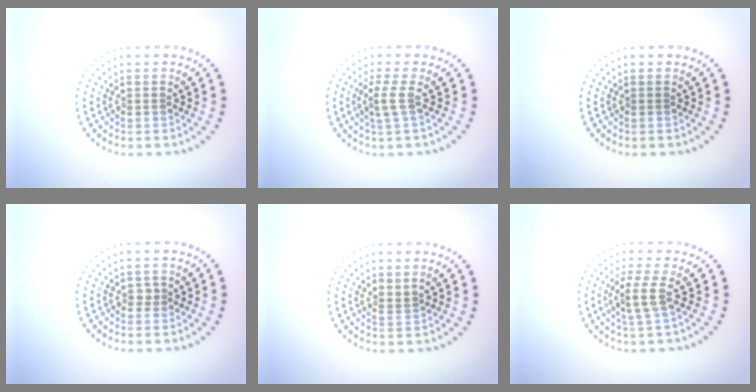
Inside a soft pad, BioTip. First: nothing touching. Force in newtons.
{"total": 1.7, "press": 1.3, "slide": 1.1}
{"total": 0.0}
{"total": 0.6, "press": 0.5, "slide": 0.3}
{"total": 0.6, "press": 0.3, "slide": 0.5}
{"total": 2.2, "press": 1.7, "slide": 1.4}